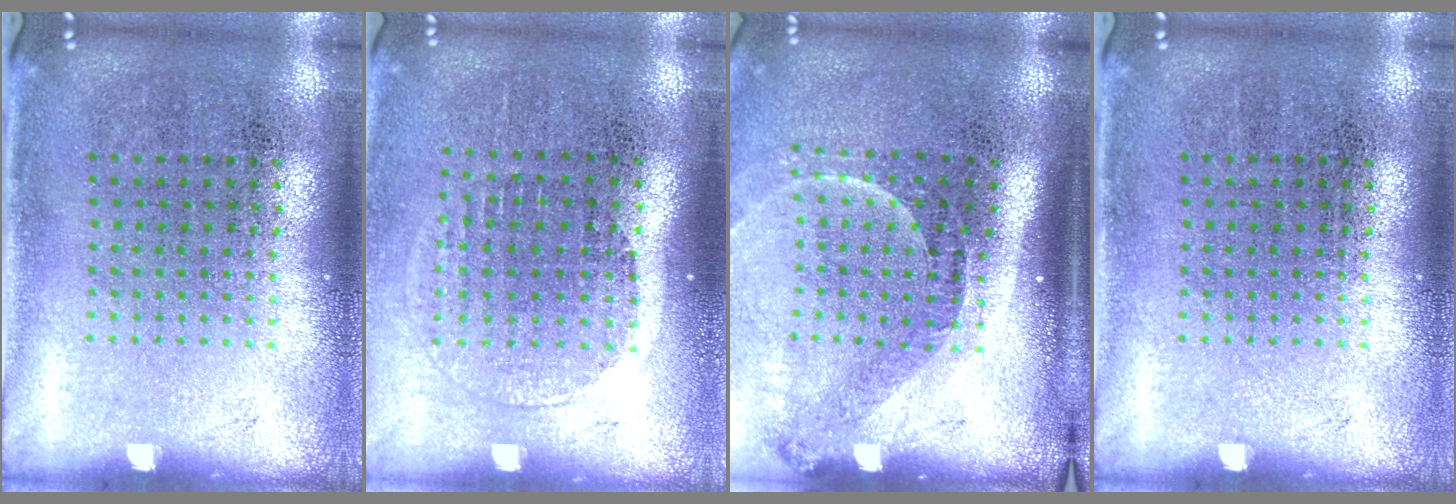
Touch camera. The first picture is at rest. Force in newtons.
{"total": 1.5, "press": 1.3, "slide": 0.7}
{"total": 2.2, "press": 1.5, "slide": 1.6}
{"total": 0.0}